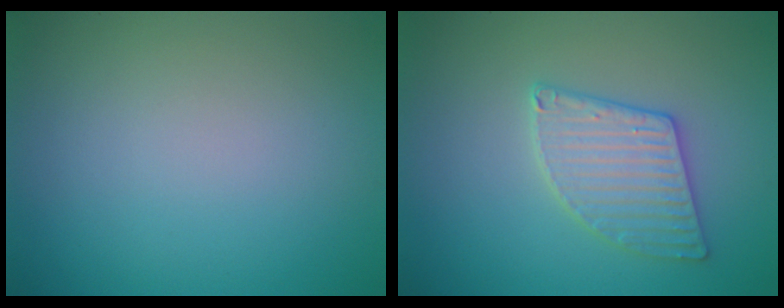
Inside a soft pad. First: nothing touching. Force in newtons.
{"total": 3.4, "press": 3.3, "slide": 0.7}